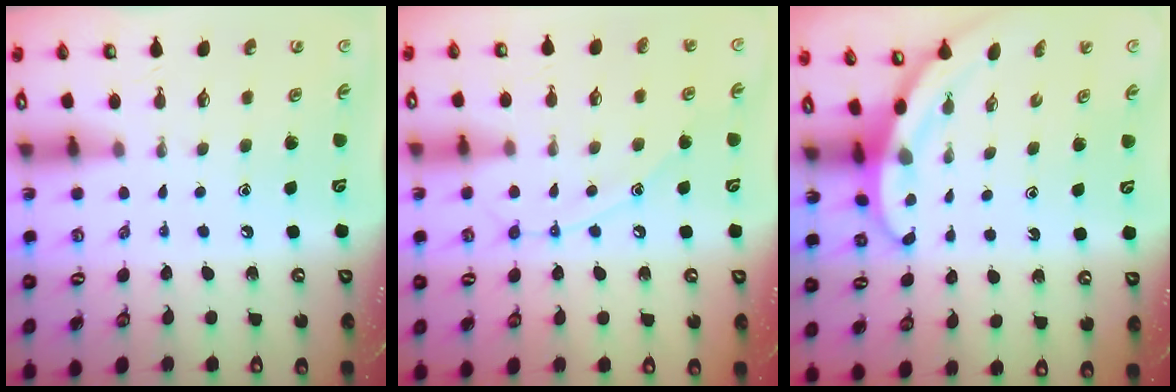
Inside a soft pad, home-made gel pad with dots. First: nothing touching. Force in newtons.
{"total": 10.5, "press": 10.4, "slide": 0.9}
{"total": 3.1, "press": 3.1, "slide": 0.1}